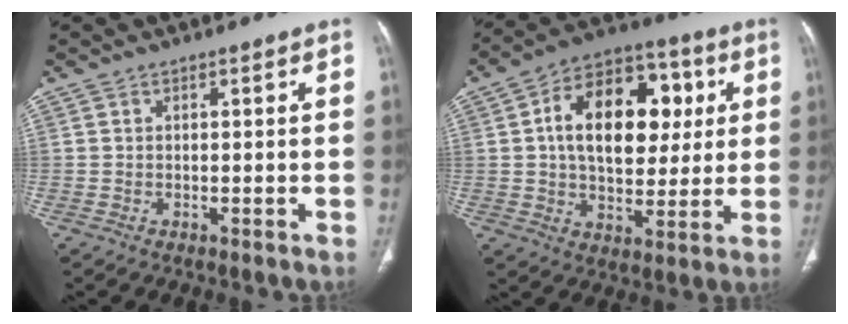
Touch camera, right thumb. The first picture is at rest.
{"total": 20.0, "force": [3.8, 12.6, 15.0], "torque": [-0.202, 0.013, 0.057]}